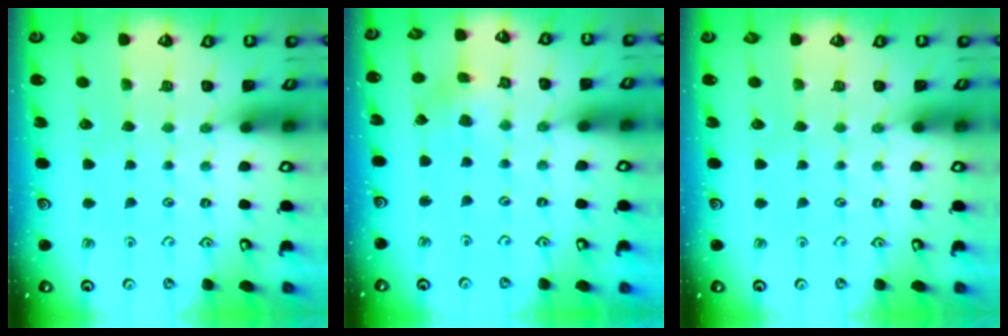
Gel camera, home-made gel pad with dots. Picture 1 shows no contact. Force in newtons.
{"total": 2.1, "press": 2.1, "slide": 0.1}
{"total": 0.0}